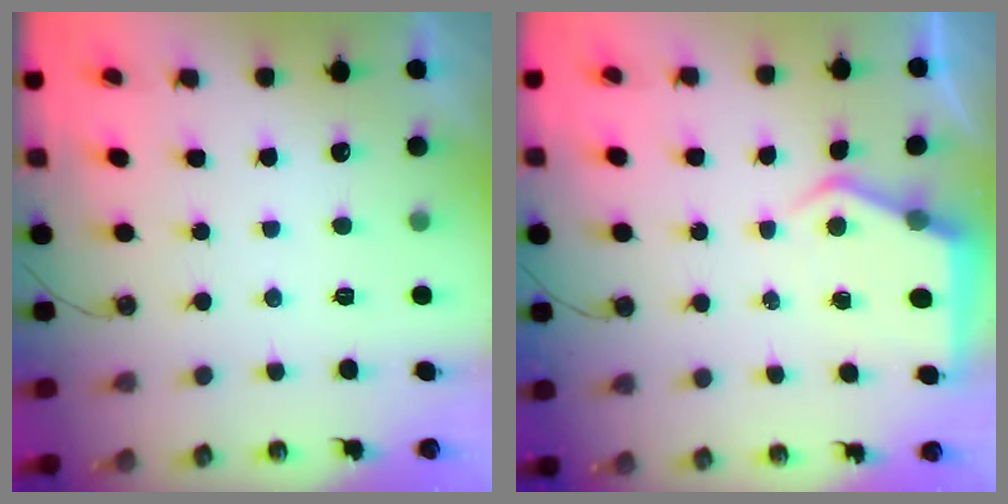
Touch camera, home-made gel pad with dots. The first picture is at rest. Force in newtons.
{"total": 5.9, "press": 5.8, "slide": 0.6}